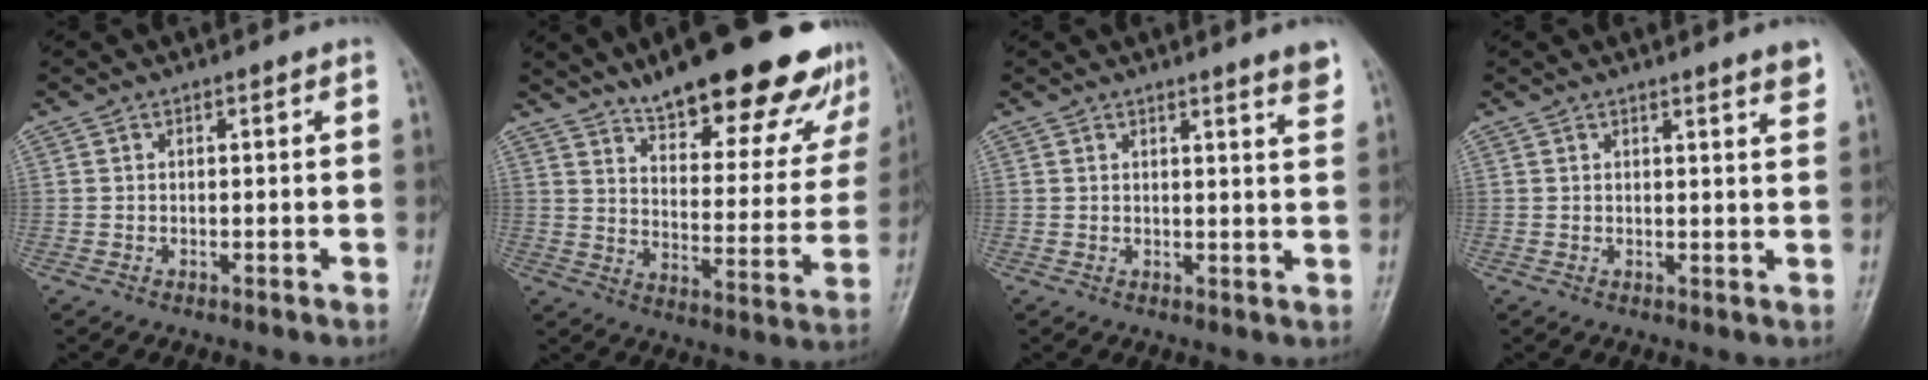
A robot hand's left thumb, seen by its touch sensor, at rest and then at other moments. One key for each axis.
{"total": 26.8, "fx": 20.1, "fy": 8.1, "fz": 15.7, "tx": -0.172, "ty": -0.082, "tz": 0.271}
{"total": 3.6, "fx": 2.8, "fy": -0.1, "fz": 2.2, "tx": -0.025, "ty": -0.024, "tz": 0.034}
{"total": 2.9, "fx": 2.4, "fy": 0.0, "fz": 1.7, "tx": -0.018, "ty": -0.018, "tz": 0.028}